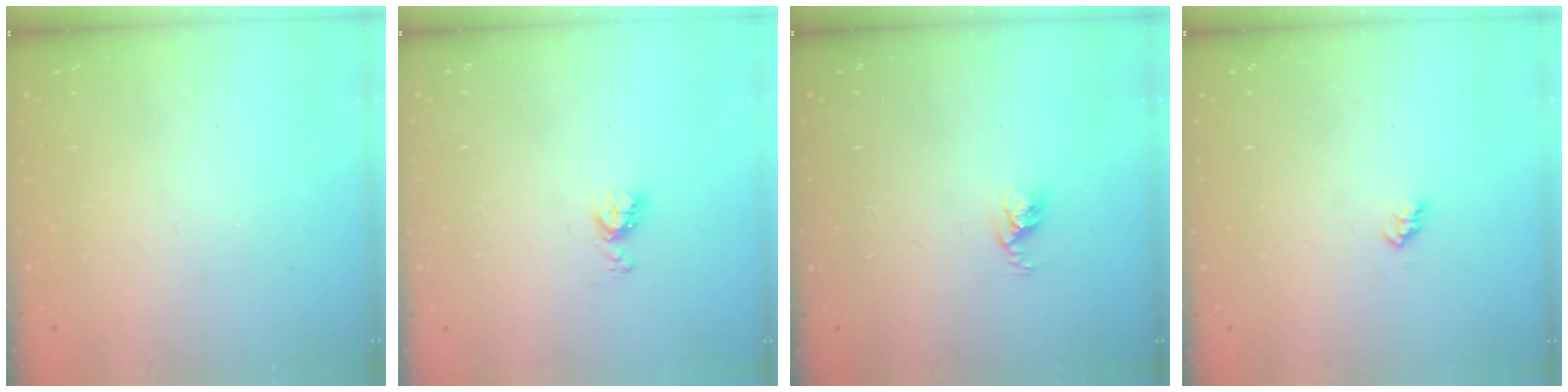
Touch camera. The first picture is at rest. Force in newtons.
{"total": 5.2, "press": 5.1, "slide": 0.6}
{"total": 2.5, "press": 2.5, "slide": 0.4}
{"total": 2.6, "press": 2.5, "slide": 0.4}